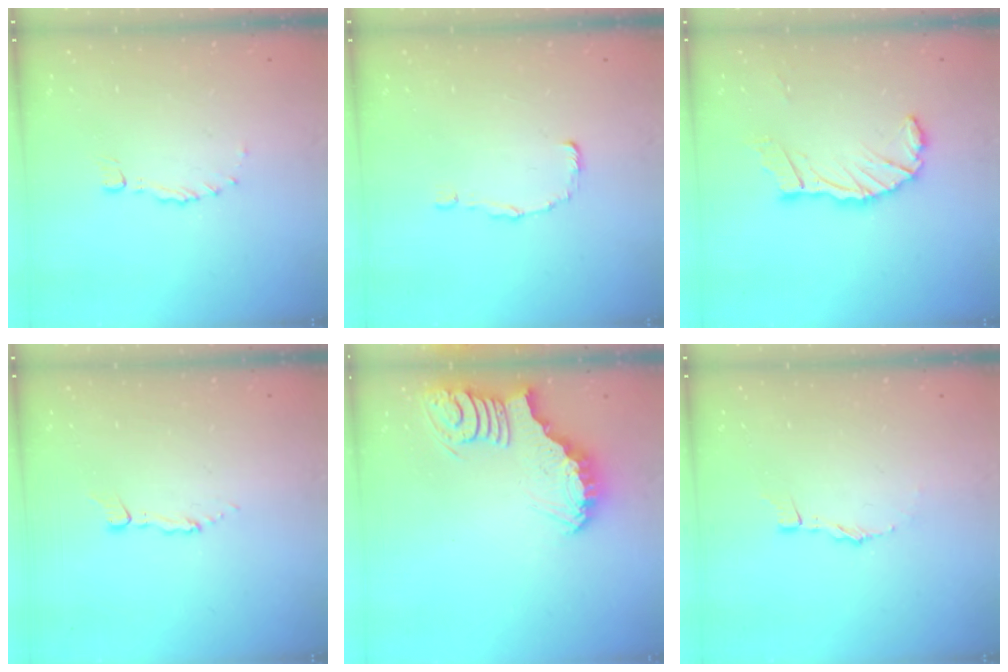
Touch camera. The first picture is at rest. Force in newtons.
{"total": 0.0}
{"total": 11.4, "press": 11.2, "slide": 1.9}
{"total": 3.0, "press": 3.0, "slide": 0.2}
{"total": 4.8, "press": 4.8, "slide": 0.6}
{"total": 2.5, "press": 2.5, "slide": 0.2}